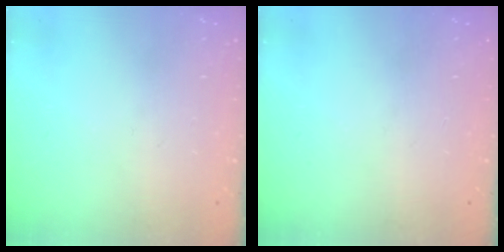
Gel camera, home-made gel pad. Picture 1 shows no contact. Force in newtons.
{"total": 0.0}